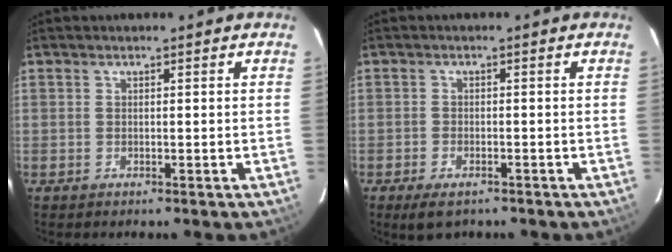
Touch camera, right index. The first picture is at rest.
{"total": 4.6, "force": [-3.2, 2.1, 2.4], "torque": [-0.056, -0.016, -0.053]}